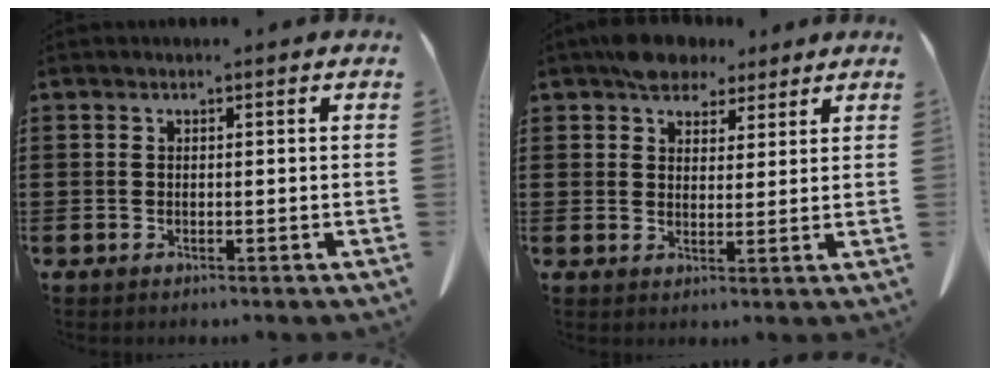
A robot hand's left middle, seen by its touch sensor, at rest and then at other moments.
{"total": 5.6, "force": [4.5, 2.9, 1.6], "torque": [-0.039, 0.000, 0.086]}